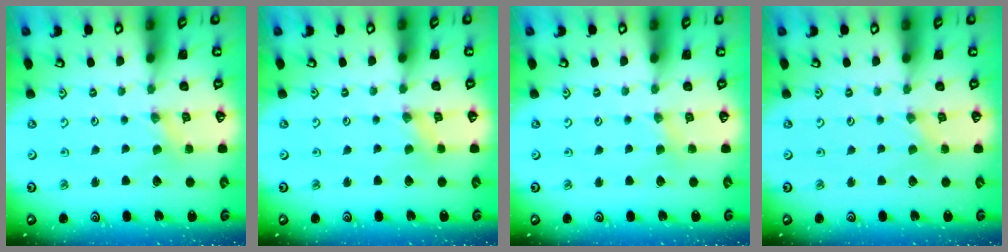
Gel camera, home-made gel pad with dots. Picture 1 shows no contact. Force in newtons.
{"total": 0.0}
{"total": 1.7, "press": 1.7, "slide": 0.2}
{"total": 0.0}